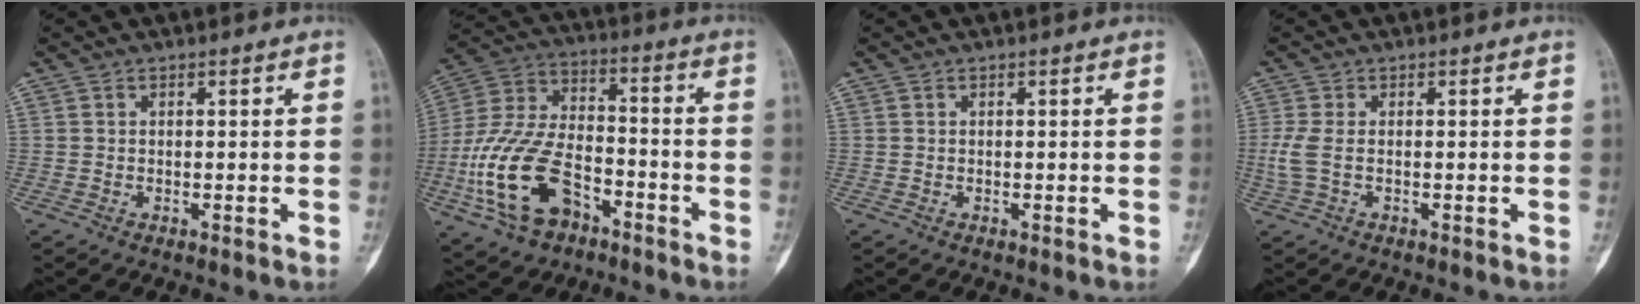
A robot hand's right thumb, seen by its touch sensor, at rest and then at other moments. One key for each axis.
{"total": 18.7, "fx": -7.6, "fy": 10.9, "fz": 13.2, "tx": -0.259, "ty": 0.042, "tz": -0.140}
{"total": 0.0}
{"total": 3.1, "fx": -0.3, "fy": 1.2, "fz": 2.9, "tx": -0.092, "ty": -0.003, "tz": -0.006}